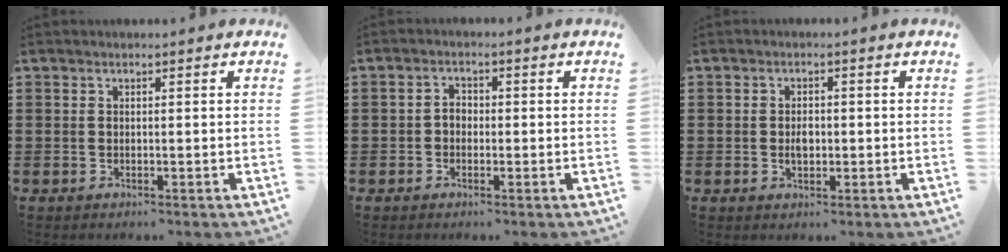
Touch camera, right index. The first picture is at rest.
{"total": 1.7, "force": [-0.6, 1.3, 1.0], "torque": [-0.020, 0.006, -0.014]}
{"total": 2.3, "force": [-0.2, 1.3, 1.9], "torque": [-0.036, 0.004, -0.004]}